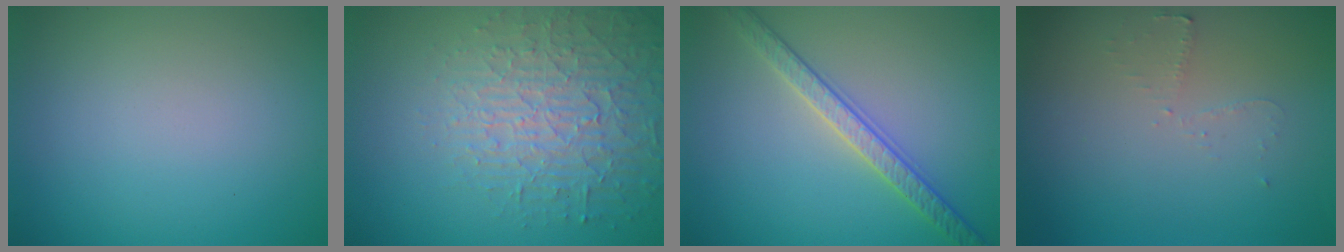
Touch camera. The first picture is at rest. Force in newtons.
{"total": 4.4, "press": 4.3, "slide": 1.2}
{"total": 3.3, "press": 3.2, "slide": 0.7}
{"total": 1.2, "press": 1.1, "slide": 0.3}